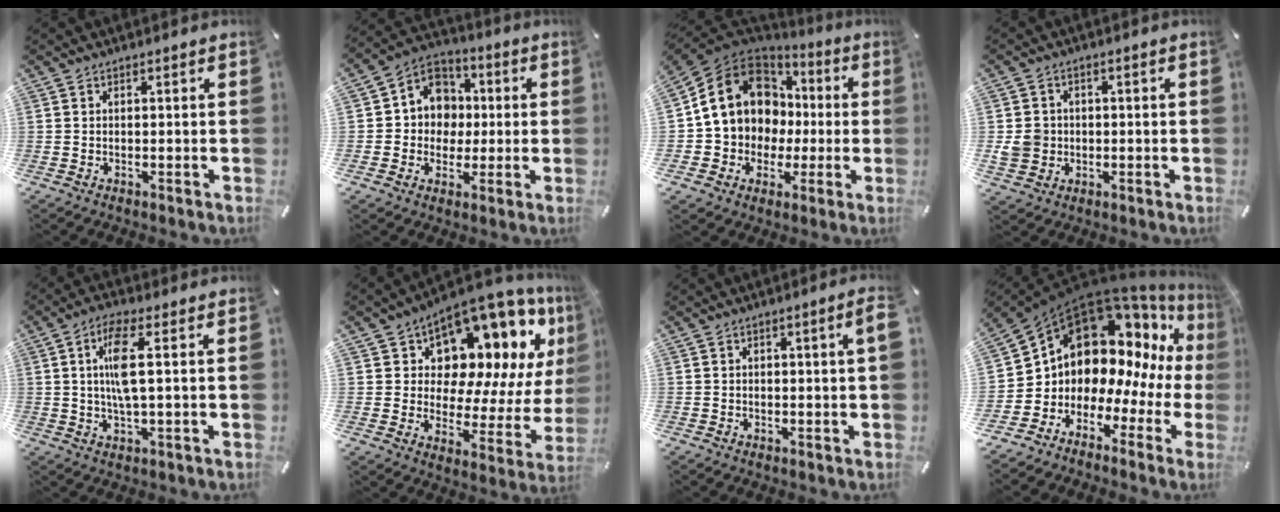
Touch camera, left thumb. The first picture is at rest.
{"total": 9.6, "force": [-0.3, 9.4, 1.9], "torque": [-0.042, 0.002, -0.002]}
{"total": 15.4, "force": [2.2, 13.7, 6.8], "torque": [-0.137, -0.010, 0.054]}
{"total": 5.6, "force": [-0.5, 5.2, 1.7], "torque": [-0.043, 0.007, -0.010]}
{"total": 8.1, "force": [1.2, 1.9, 7.8], "torque": [-0.163, -0.002, 0.015]}
{"total": 12.2, "force": [9.6, 6.2, 4.1], "torque": [-0.058, -0.113, 0.161]}
{"total": 2.5, "force": [0.3, 0.2, 2.5], "torque": [-0.044, 0.000, 0.004]}
{"total": 14.0, "force": [6.7, 10.6, 6.3], "torque": [-0.119, -0.075, 0.124]}